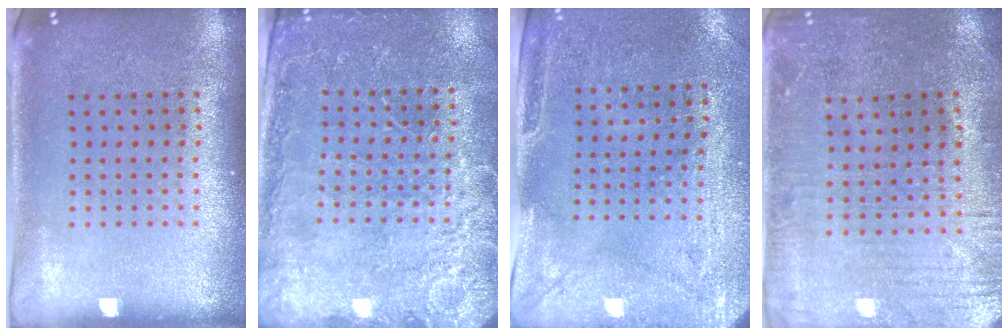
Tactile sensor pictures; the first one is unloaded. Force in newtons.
{"total": 2.8, "press": 2.7, "slide": 0.4}
{"total": 3.0, "press": 2.4, "slide": 1.8}
{"total": 0.9, "press": 0.7, "slide": 0.6}